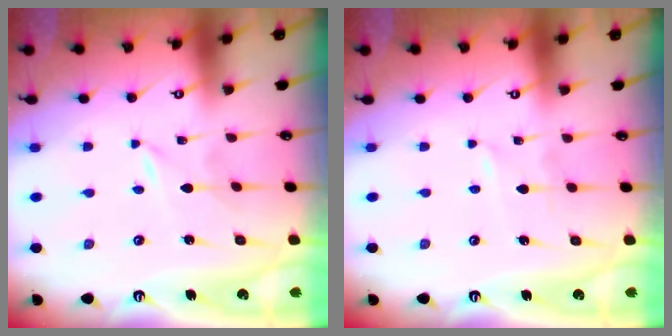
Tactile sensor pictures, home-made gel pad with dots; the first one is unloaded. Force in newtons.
{"total": 0.0}